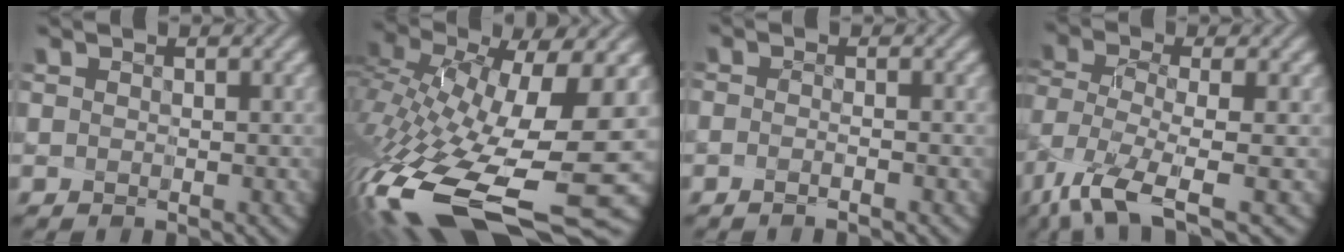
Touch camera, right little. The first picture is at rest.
{"total": 15.2, "force": [-5.7, 5.6, 12.9], "torque": [-0.286, -0.042, -0.083]}
{"total": 1.7, "force": [-1.3, -1.1, 0.1], "torque": [0.008, -0.019, -0.013]}
{"total": 6.9, "force": [-5.3, 0.6, 4.4], "torque": [-0.096, -0.029, -0.093]}